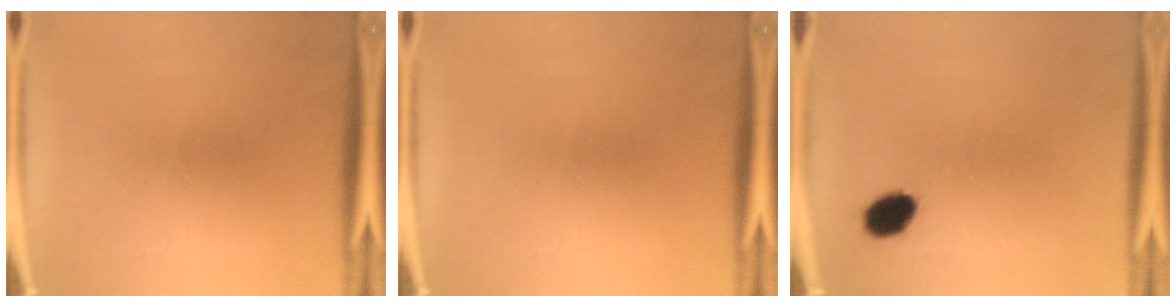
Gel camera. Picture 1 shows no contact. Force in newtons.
{"total": 0.0}
{"total": 5.5}